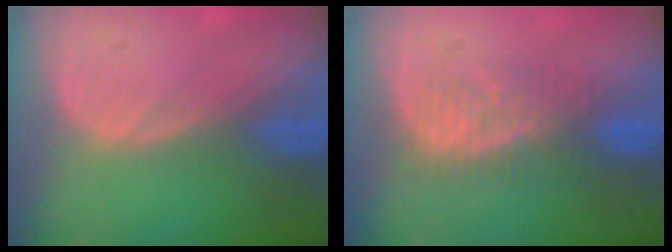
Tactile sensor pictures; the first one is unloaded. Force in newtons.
{"total": 6.2, "press": 6.0, "slide": 1.5}